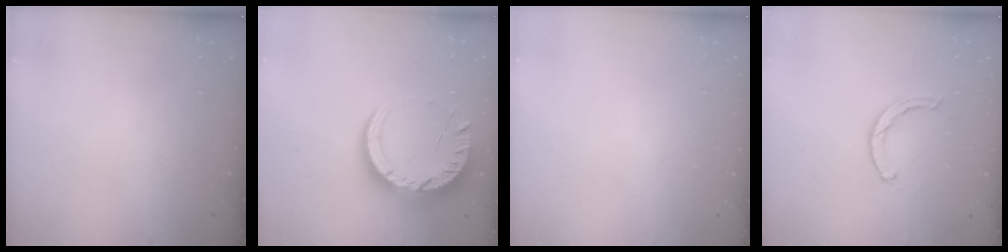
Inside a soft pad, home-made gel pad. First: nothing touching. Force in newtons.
{"total": 13.4, "press": 13.4, "slide": 1.1}
{"total": 2.5, "press": 2.5, "slide": 0.2}
{"total": 2.5, "press": 2.5, "slide": 0.4}